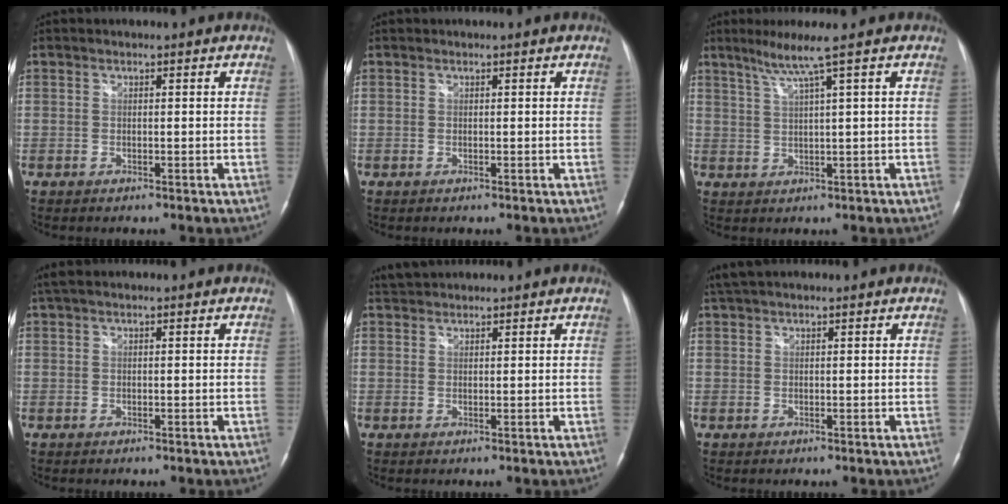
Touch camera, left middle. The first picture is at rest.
{"total": 0.0}
{"total": 4.7, "force": [2.8, -1.6, 3.3], "torque": [-0.070, -0.004, 0.057]}
{"total": 2.4, "force": [1.8, 0.6, 1.4], "torque": [-0.034, 0.032, 0.036]}
{"total": 2.8, "force": [2.7, 0.6, 0.4], "torque": [-0.011, 0.024, 0.049]}
{"total": 3.0, "force": [2.6, 0.6, 1.4], "torque": [-0.030, 0.029, 0.050]}